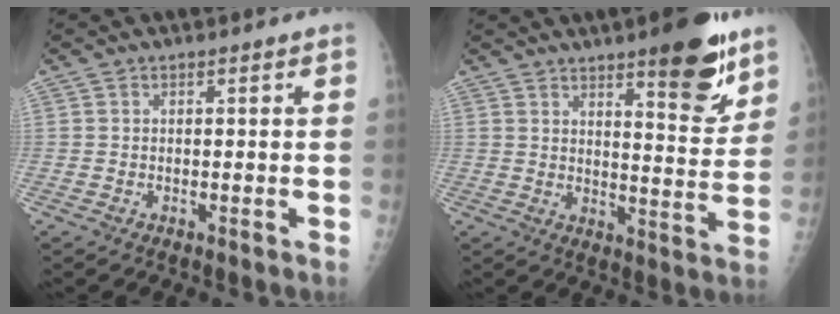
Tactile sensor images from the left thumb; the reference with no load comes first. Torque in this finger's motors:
{"motor_torque": [1.83, 0.99, 0.90, -0.54, 0.25]}